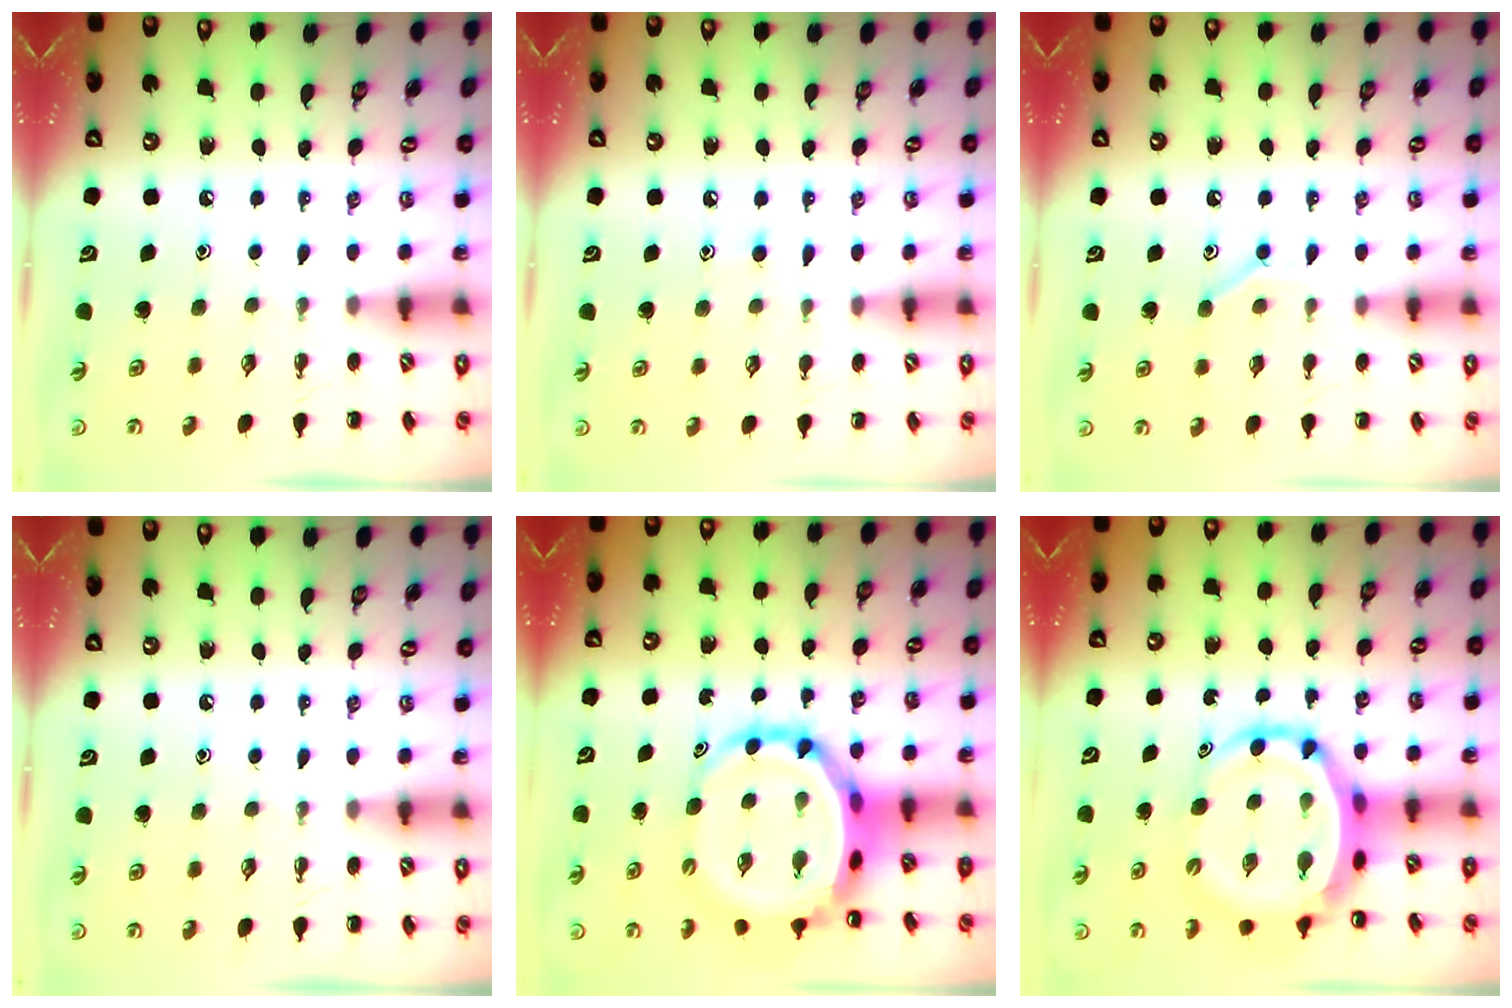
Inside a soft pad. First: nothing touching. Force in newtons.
{"total": 7.6, "press": 7.4, "slide": 1.8}
{"total": 8.9, "press": 8.7, "slide": 1.7}
{"total": 0.0}
{"total": 9.6, "press": 9.3, "slide": 2.5}
{"total": 8.9, "press": 8.5, "slide": 2.5}